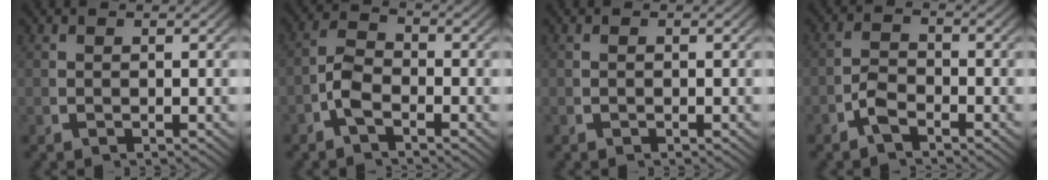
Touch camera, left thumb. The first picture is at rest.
{"total": 3.5, "force": [-1.1, 2.3, 2.4], "torque": [-0.047, -0.007, -0.026]}
{"total": 0.0}
{"total": 2.2, "force": [-1.5, 1.1, 1.1], "torque": [-0.022, -0.005, -0.031]}